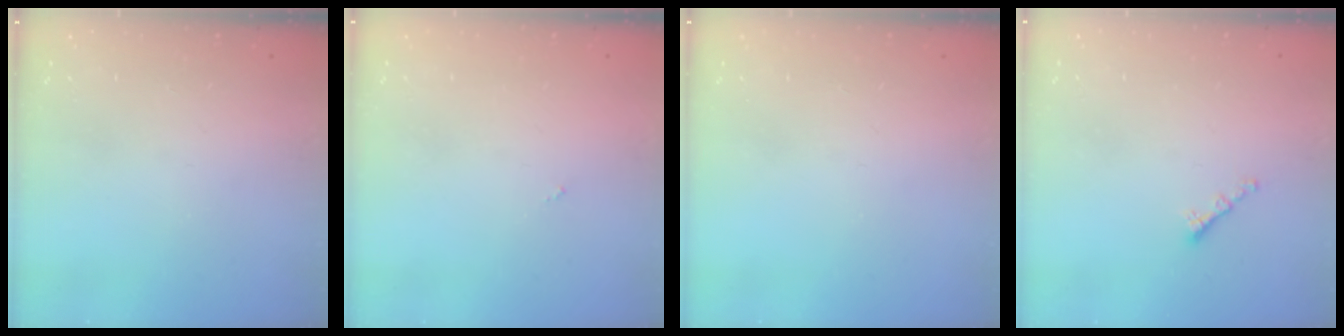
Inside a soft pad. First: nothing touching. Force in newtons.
{"total": 0.0}
{"total": 0.0}
{"total": 1.3, "press": 1.2, "slide": 0.5}